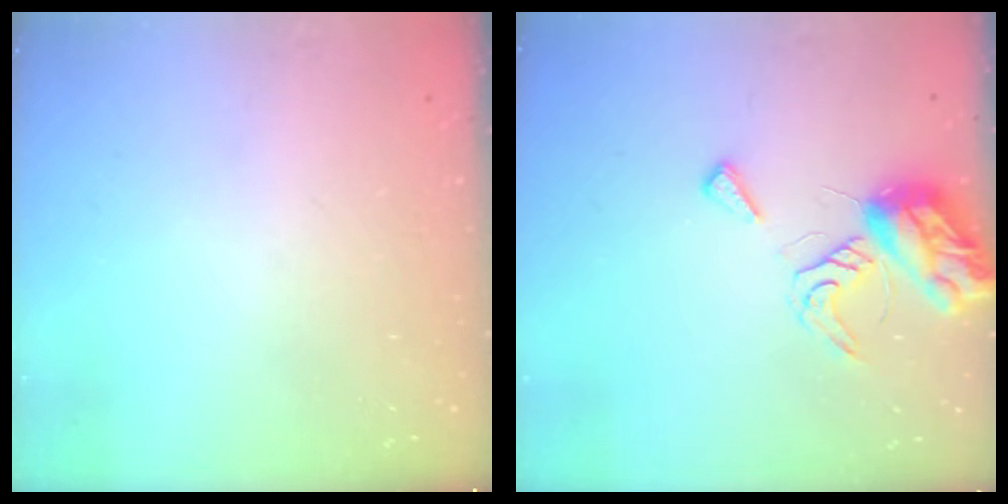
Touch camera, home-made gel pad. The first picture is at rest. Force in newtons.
{"total": 8.6, "press": 8.5, "slide": 1.0}